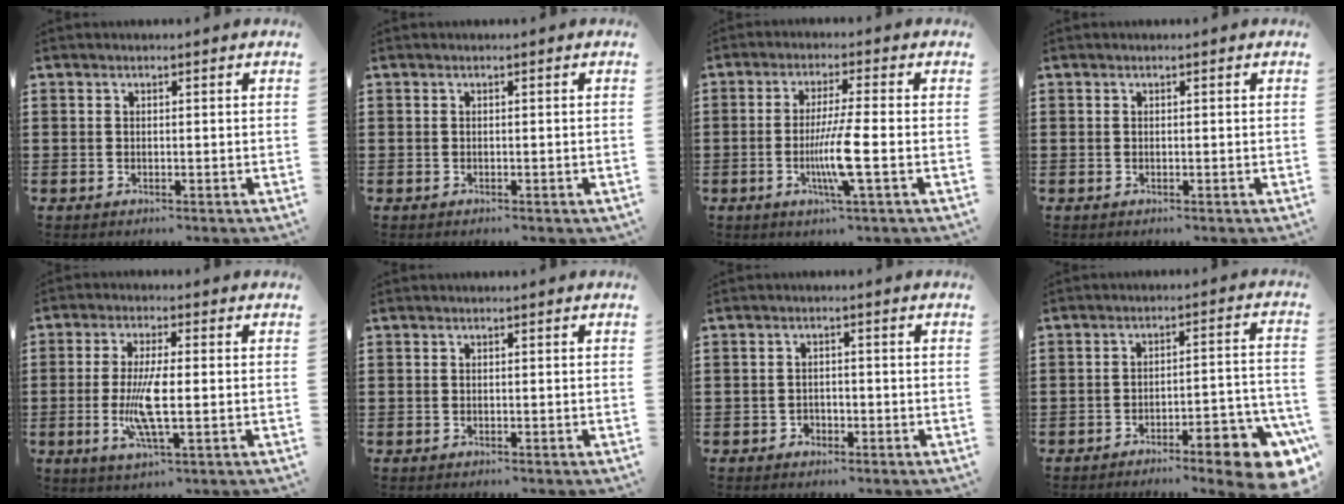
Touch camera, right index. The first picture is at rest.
{"total": 0.0}
{"total": 7.3, "force": [-1.8, -0.1, 7.0], "torque": [-0.140, -0.020, -0.037]}
{"total": 0.0}
{"total": 7.5, "force": [-0.9, 1.4, 7.3], "torque": [-0.153, -0.016, -0.022]}
{"total": 0.0}
{"total": 1.3, "force": [-0.9, 0.9, 0.2], "torque": [-0.007, -0.001, -0.021]}
{"total": 7.3, "force": [-5.6, 1.1, 4.6], "torque": [-0.061, -0.001, -0.101]}